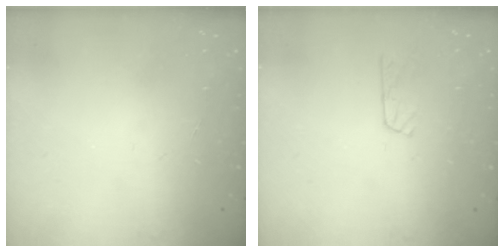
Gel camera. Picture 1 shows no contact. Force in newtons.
{"total": 3.2, "press": 3.2, "slide": 0.4}